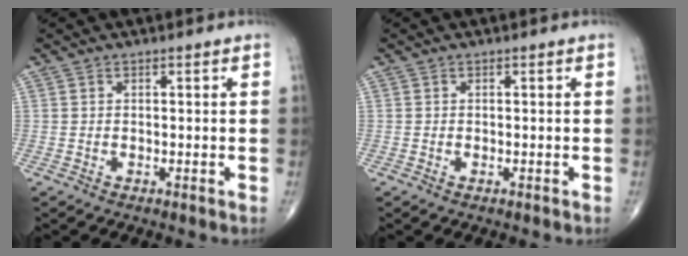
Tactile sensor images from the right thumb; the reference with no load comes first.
{"total": 0.0}